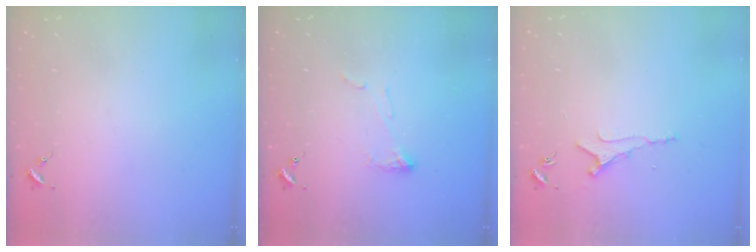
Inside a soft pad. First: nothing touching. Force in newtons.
{"total": 5.4, "press": 5.4, "slide": 0.8}
{"total": 5.6, "press": 5.5, "slide": 0.8}